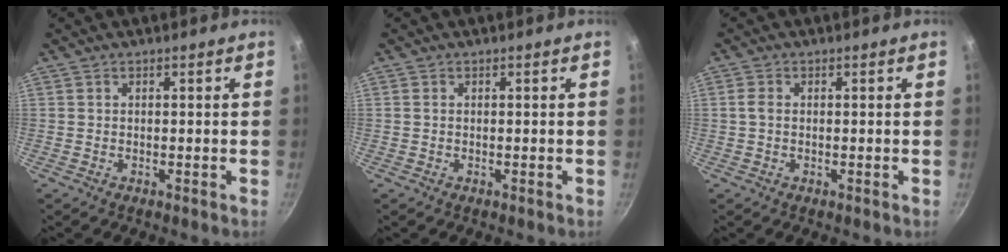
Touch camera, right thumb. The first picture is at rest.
{"total": 0.5, "force": [0.1, 0.4, 0.3], "torque": [-0.006, 0.001, 0.001]}
{"total": 1.9, "force": [0.1, 1.4, 1.3], "torque": [-0.027, 0.005, 0.000]}